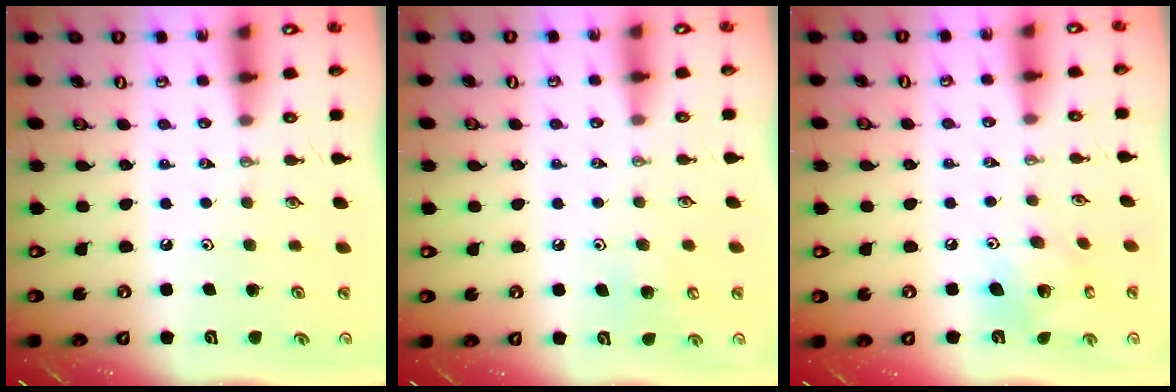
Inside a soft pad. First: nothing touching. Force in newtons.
{"total": 6.2, "press": 6.2, "slide": 0.8}
{"total": 10.5, "press": 10.5, "slide": 0.8}